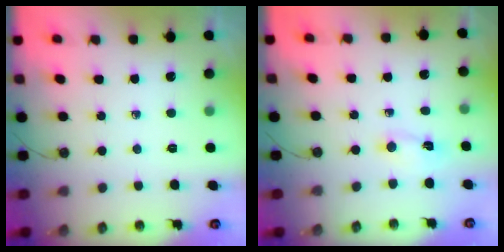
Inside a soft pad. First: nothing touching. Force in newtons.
{"total": 1.0, "press": 1.0, "slide": 0.4}